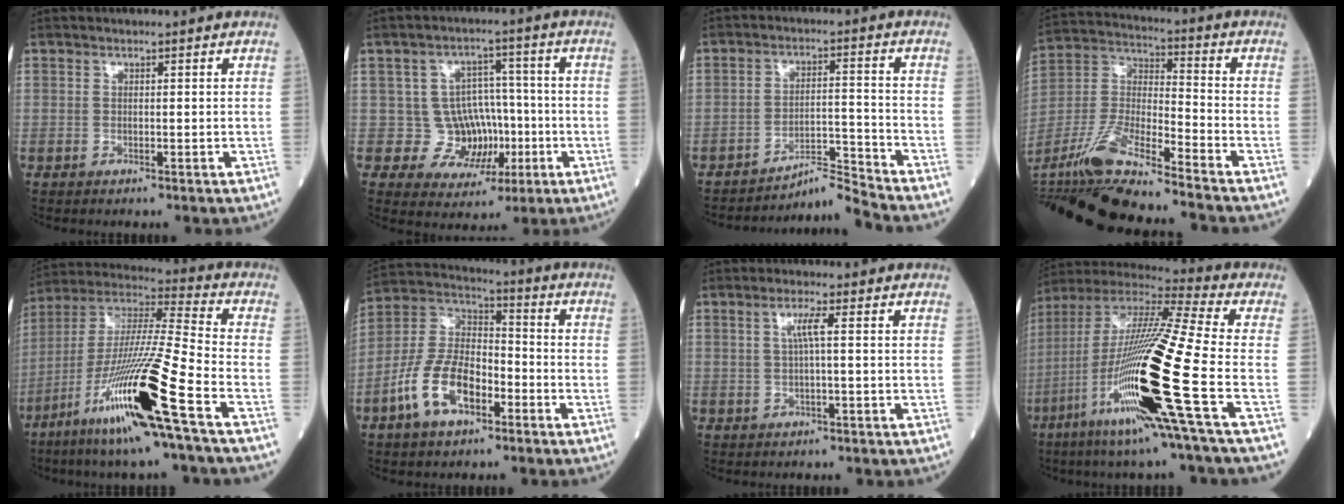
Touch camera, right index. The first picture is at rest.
{"total": 7.7, "force": [-1.0, 7.3, 2.3], "torque": [-0.020, 0.027, -0.008]}
{"total": 6.5, "force": [-5.9, -2.6, -1.0], "torque": [0.009, 0.014, -0.096]}
{"total": 17.7, "force": [-15.0, -0.7, 9.4], "torque": [-0.209, -0.010, -0.283]}
{"total": 20.7, "force": [-9.8, -0.8, 18.3], "torque": [-0.378, -0.049, -0.193]}
{"total": 12.2, "force": [-5.6, 5.9, 9.1], "torque": [-0.204, 0.013, -0.106]}
{"total": 2.6, "force": [0.4, -0.3, 2.5], "torque": [-0.053, 0.005, 0.008]}
{"total": 24.3, "force": [-7.8, -0.4, 23.0], "torque": [-0.455, -0.040, -0.157]}